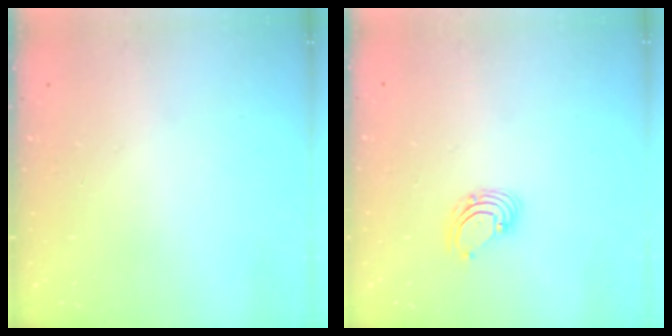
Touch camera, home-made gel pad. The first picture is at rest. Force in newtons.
{"total": 2.6, "press": 2.6, "slide": 0.1}